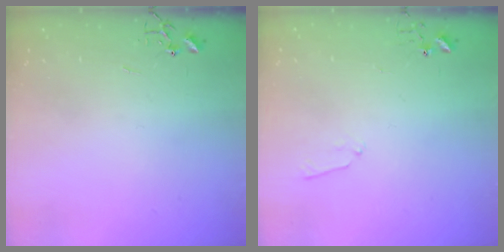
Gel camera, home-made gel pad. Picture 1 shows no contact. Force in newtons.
{"total": 5.0, "press": 5.0, "slide": 0.7}